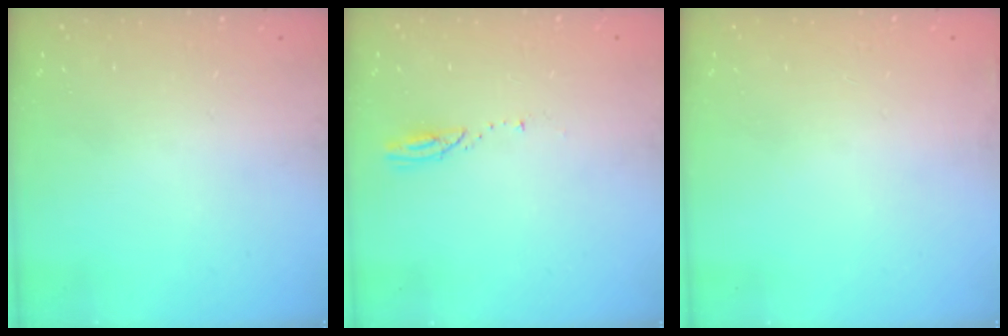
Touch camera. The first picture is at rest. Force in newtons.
{"total": 3.2, "press": 3.2, "slide": 0.3}
{"total": 2.9, "press": 2.4, "slide": 1.6}